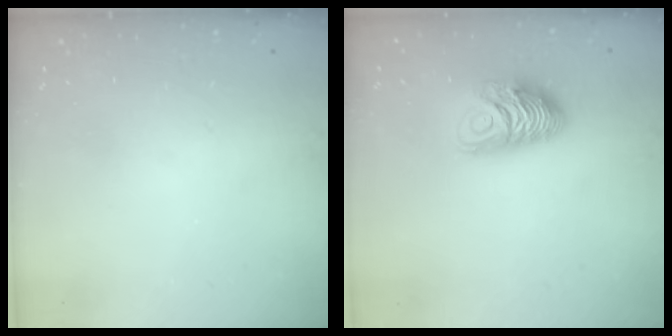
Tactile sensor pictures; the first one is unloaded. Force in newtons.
{"total": 9.6, "press": 9.6, "slide": 0.5}